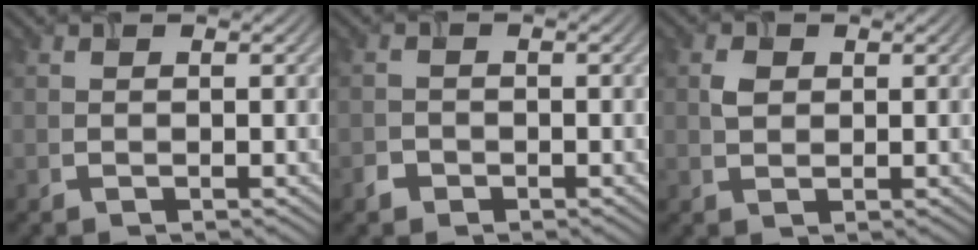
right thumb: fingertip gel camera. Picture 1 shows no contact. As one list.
[{"total": 1.4, "force": [-0.9, 1.0, 0.4], "torque": [-0.005, 0.001, -0.021]}, {"total": 1.8, "force": [0.5, 1.4, 1.0], "torque": [-0.024, 0.001, 0.009]}]